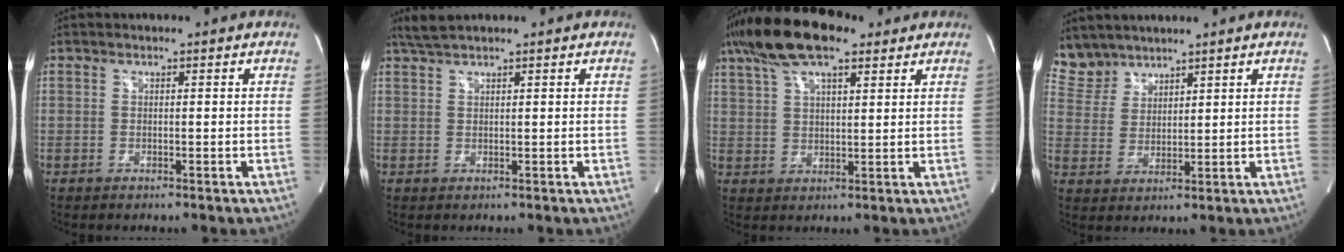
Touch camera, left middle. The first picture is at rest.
{"total": 2.6, "force": [2.4, -0.1, 1.2], "torque": [-0.029, 0.013, 0.049]}
{"total": 13.1, "force": [9.0, 4.1, 8.6], "torque": [-0.172, 0.036, 0.164]}
{"total": 5.3, "force": [4.9, 2.0, -0.2], "torque": [-0.004, 0.008, 0.114]}